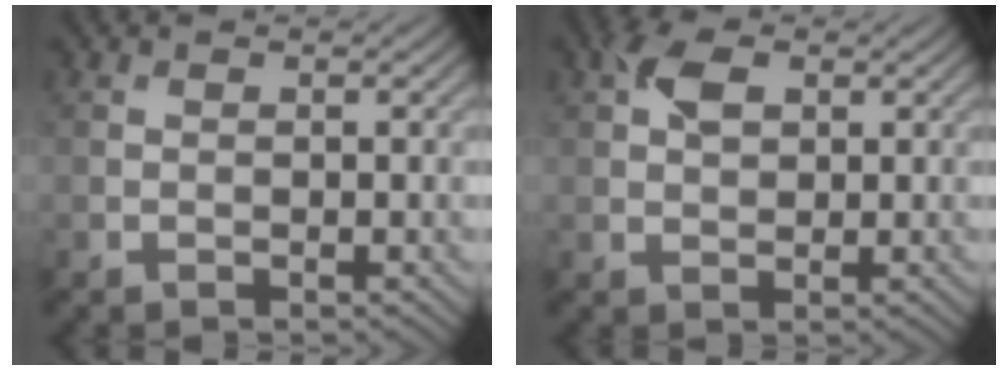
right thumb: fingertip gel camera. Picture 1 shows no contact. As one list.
[{"total": 3.6, "force": [1.4, 2.2, 2.5], "torque": [-0.054, 0.008, 0.022]}]